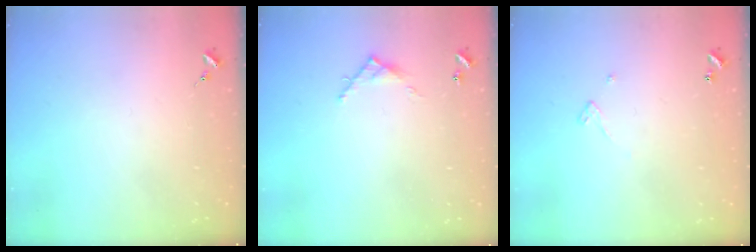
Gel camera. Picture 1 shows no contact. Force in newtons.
{"total": 5.5, "press": 5.5, "slide": 0.3}
{"total": 3.4, "press": 3.4, "slide": 0.1}